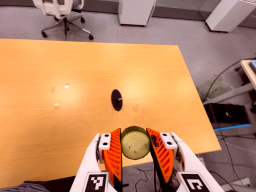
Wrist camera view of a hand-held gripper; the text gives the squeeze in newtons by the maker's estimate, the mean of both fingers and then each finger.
{"total": 11.2, "left": 10.7, "right": 11.7}